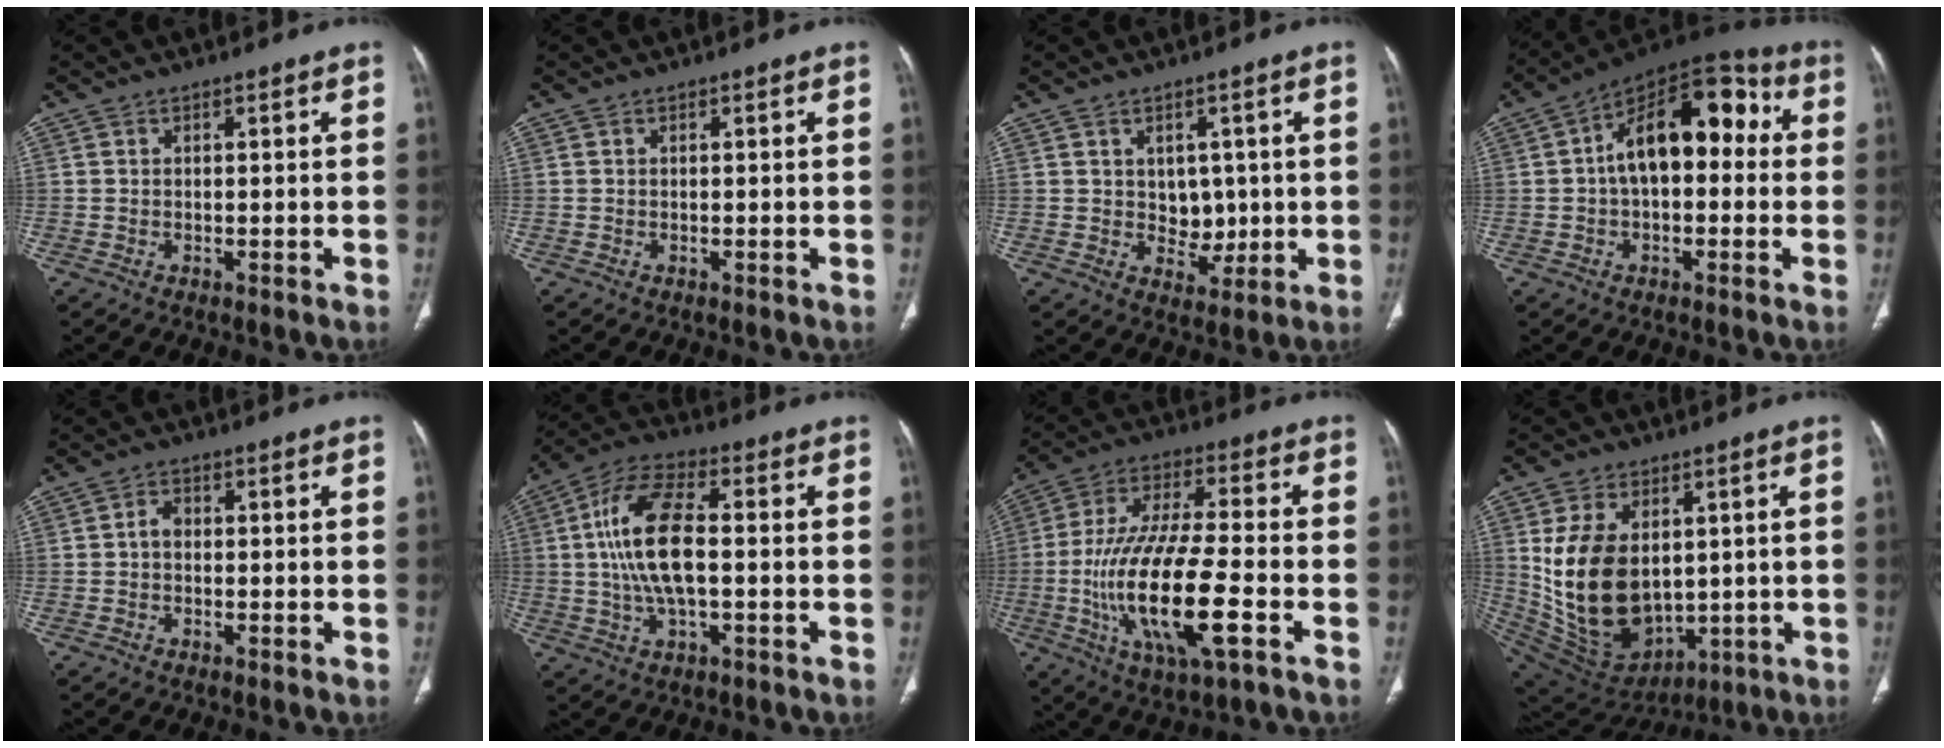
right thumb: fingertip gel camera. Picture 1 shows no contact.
{"total": 0.0}
{"total": 5.3, "force": [0.6, 4.1, 3.3], "torque": [-0.015, -0.009, 0.018]}
{"total": 16.9, "force": [1.7, 9.6, 13.8], "torque": [-0.183, 0.053, 0.015]}
{"total": 2.0, "force": [-0.2, 1.5, 1.4], "torque": [-0.019, 0.008, -0.010]}
{"total": 14.3, "force": [0.1, 6.5, 12.8], "torque": [-0.257, 0.023, -0.004]}
{"total": 19.7, "force": [-5.1, 5.8, 18.2], "torque": [-0.372, 0.014, -0.086]}
{"total": 19.4, "force": [1.9, 12.9, 14.3], "torque": [-0.250, -0.020, 0.071]}